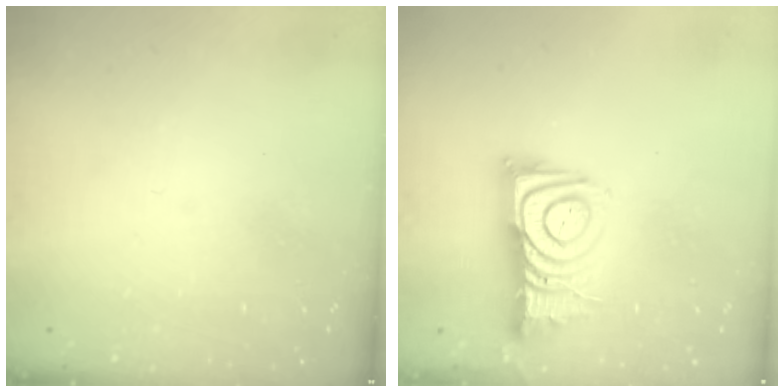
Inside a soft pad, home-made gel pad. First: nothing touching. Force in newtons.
{"total": 11.8, "press": 11.8, "slide": 1.1}